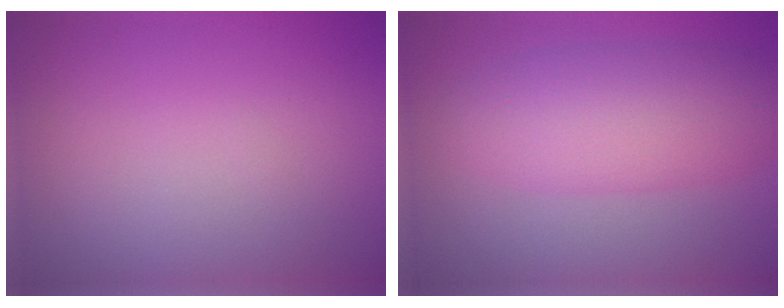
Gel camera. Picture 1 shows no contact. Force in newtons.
{"total": 6.1, "press": 6.1, "slide": 0.2}